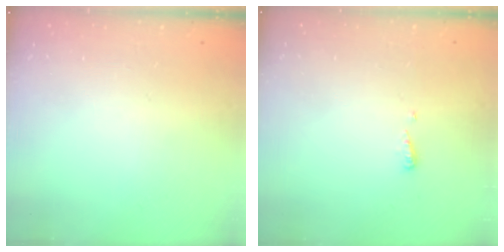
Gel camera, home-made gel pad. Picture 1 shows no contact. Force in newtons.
{"total": 4.3, "press": 4.2, "slide": 0.4}